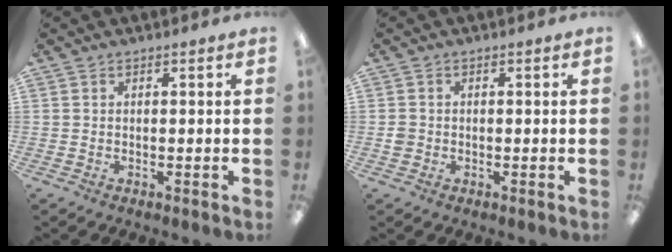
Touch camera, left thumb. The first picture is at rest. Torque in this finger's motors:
{"motor_torque": [-0.03, 0.02, 0.01, 0.00, 0.00]}